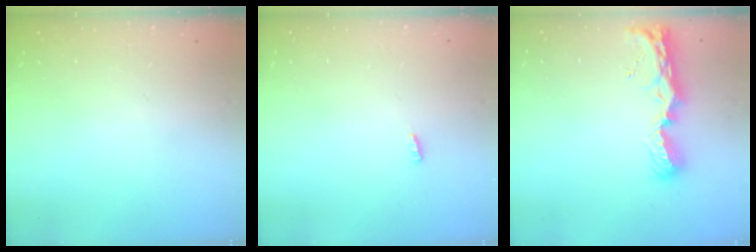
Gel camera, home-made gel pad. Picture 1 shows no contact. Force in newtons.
{"total": 3.0, "press": 2.9, "slide": 0.8}
{"total": 8.6, "press": 8.5, "slide": 1.0}